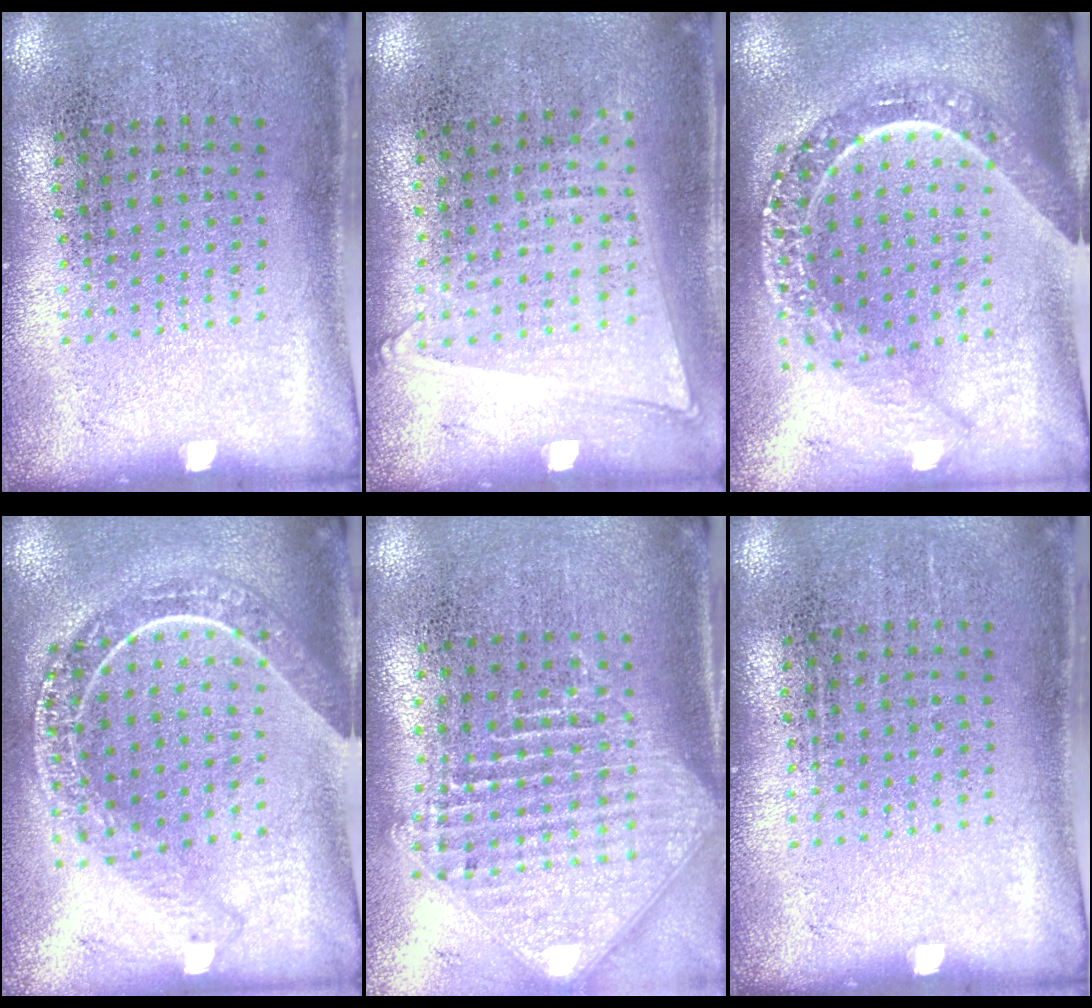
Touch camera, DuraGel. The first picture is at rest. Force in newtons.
{"total": 1.1, "press": 1.0, "slide": 0.5}
{"total": 2.4, "press": 2.0, "slide": 1.3}
{"total": 2.2, "press": 1.9, "slide": 1.1}
{"total": 2.5, "press": 1.8, "slide": 1.6}
{"total": 0.0}